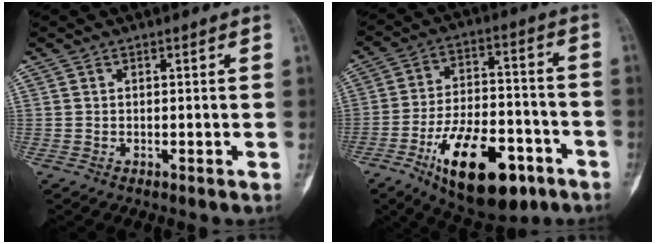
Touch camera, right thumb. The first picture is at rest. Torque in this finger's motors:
{"motor_torque": [0.39, 0.44, 1.65, -0.83, 0.13]}